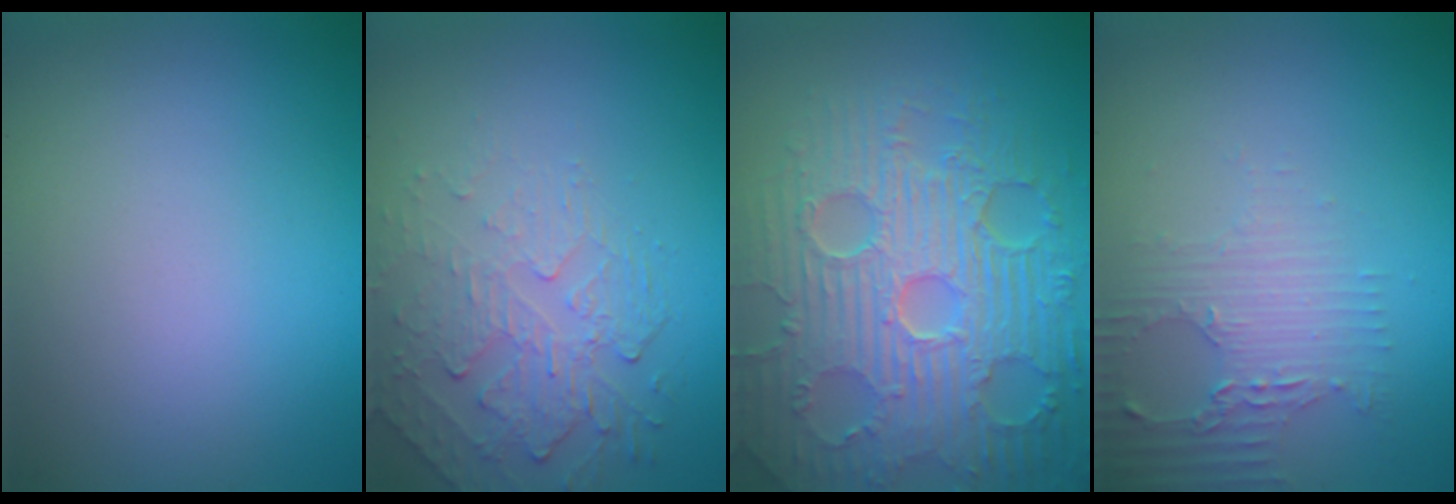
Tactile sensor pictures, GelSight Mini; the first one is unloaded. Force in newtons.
{"total": 2.4, "press": 1.7, "slide": 1.7}
{"total": 10.3, "press": 7.0, "slide": 7.6}
{"total": 2.9, "press": 2.5, "slide": 1.5}